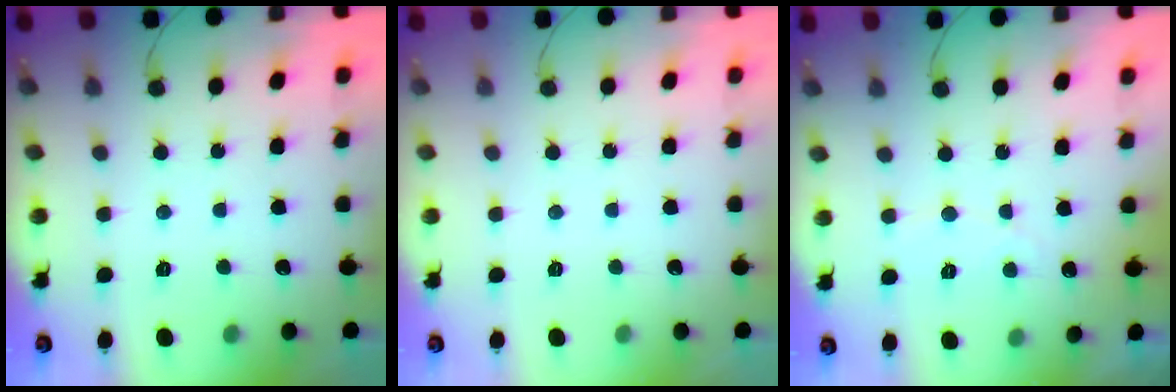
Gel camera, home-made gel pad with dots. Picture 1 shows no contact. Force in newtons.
{"total": 0.0}
{"total": 3.2, "press": 3.2, "slide": 0.2}